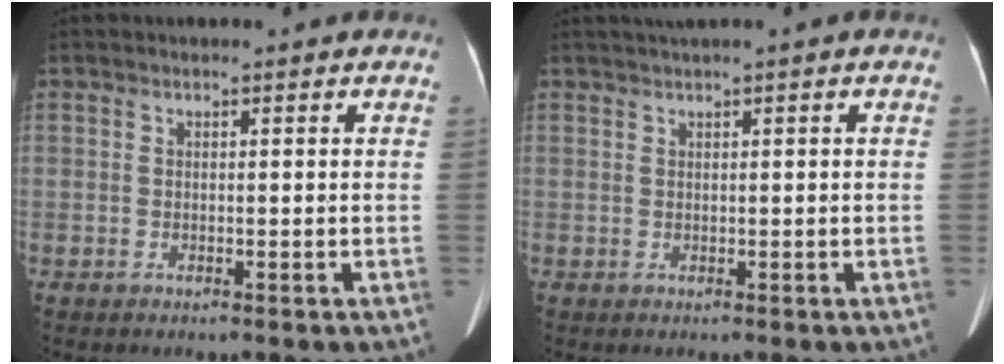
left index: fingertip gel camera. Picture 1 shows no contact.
{"total": 2.0, "force": [1.3, -0.4, 1.4], "torque": [-0.031, 0.016, 0.030]}